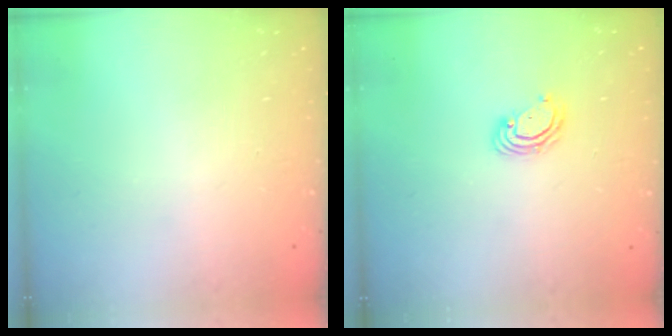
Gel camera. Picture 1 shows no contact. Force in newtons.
{"total": 4.9, "press": 4.9, "slide": 0.4}